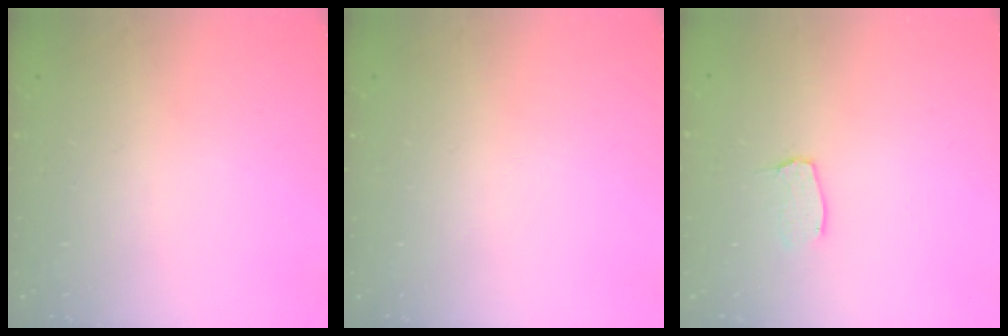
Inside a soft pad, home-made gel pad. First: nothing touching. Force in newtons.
{"total": 0.0}
{"total": 3.7, "press": 3.7, "slide": 0.3}